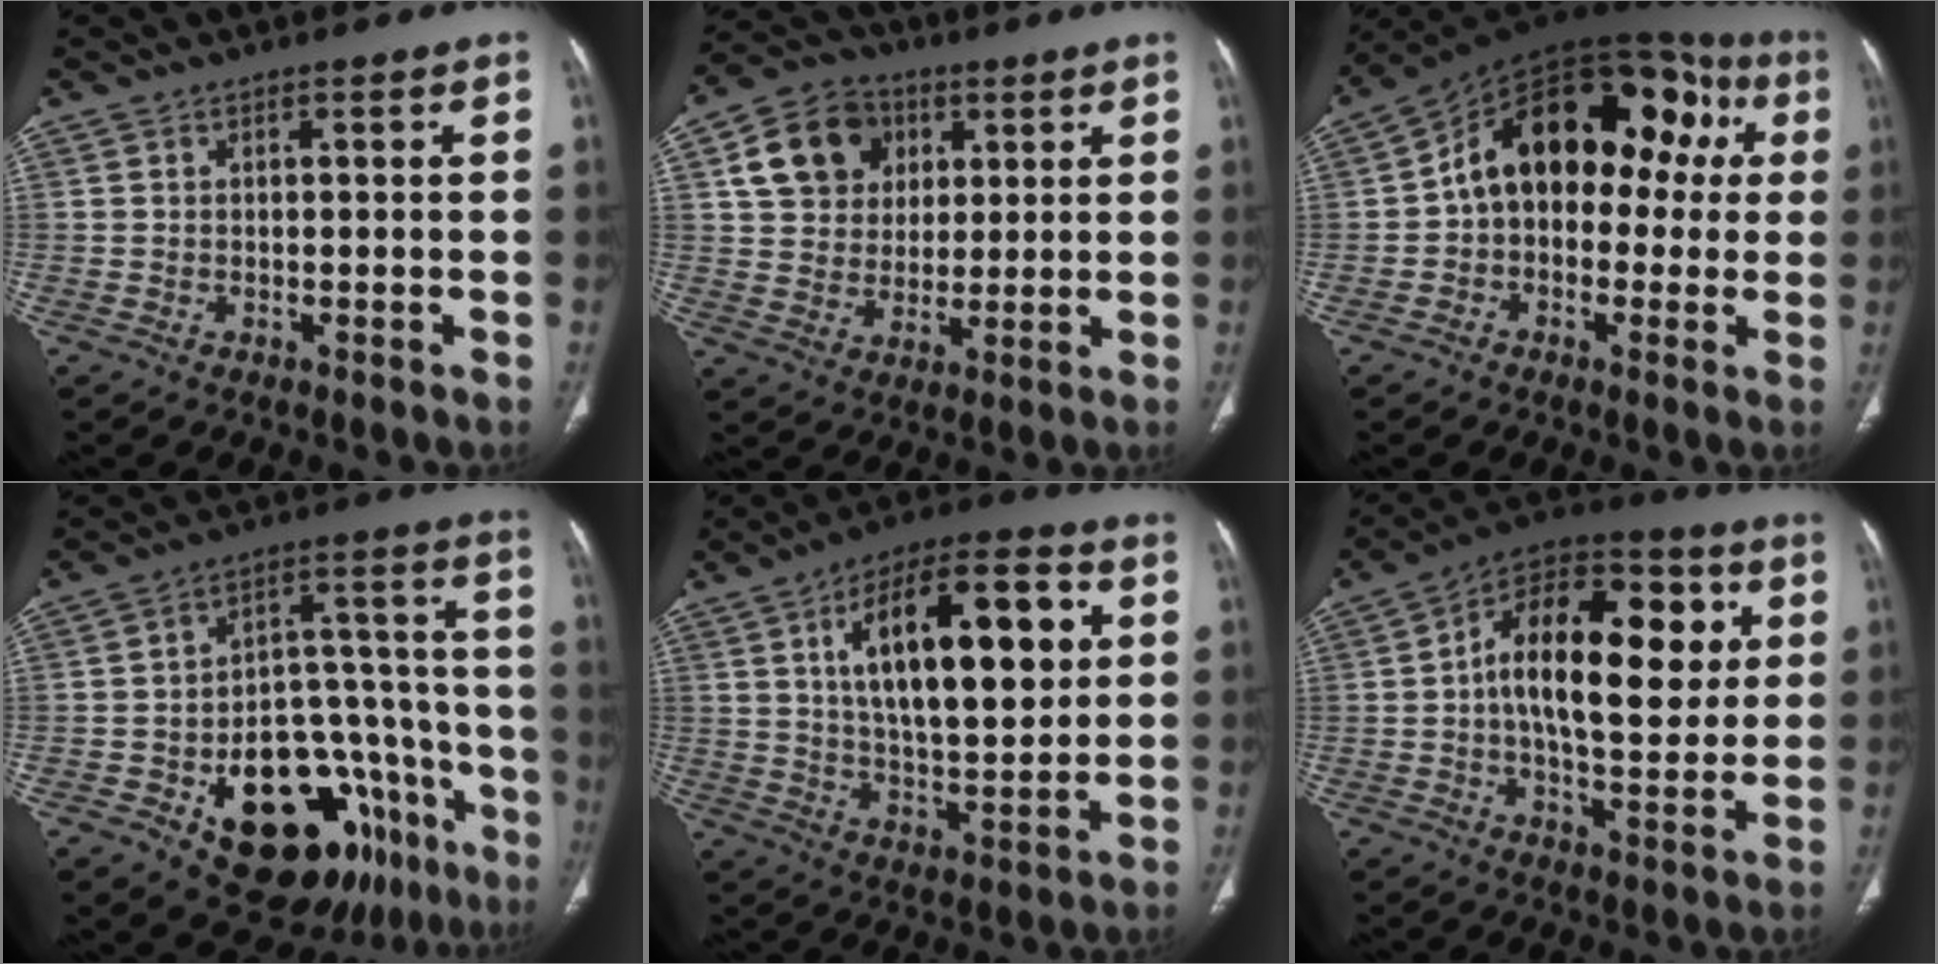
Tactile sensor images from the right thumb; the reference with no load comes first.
{"total": 13.1, "force": [4.6, 10.7, 5.9], "torque": [-0.082, -0.002, 0.080]}
{"total": 20.7, "force": [2.6, 13.2, 15.8], "torque": [-0.184, 0.059, 0.025]}
{"total": 25.5, "force": [-12.5, 13.7, 17.4], "torque": [-0.172, 0.096, -0.168]}
{"total": 21.9, "force": [5.8, 9.1, 19.0], "torque": [-0.275, -0.004, 0.089]}
{"total": 22.0, "force": [3.3, 11.3, 18.6], "torque": [-0.260, 0.019, 0.039]}